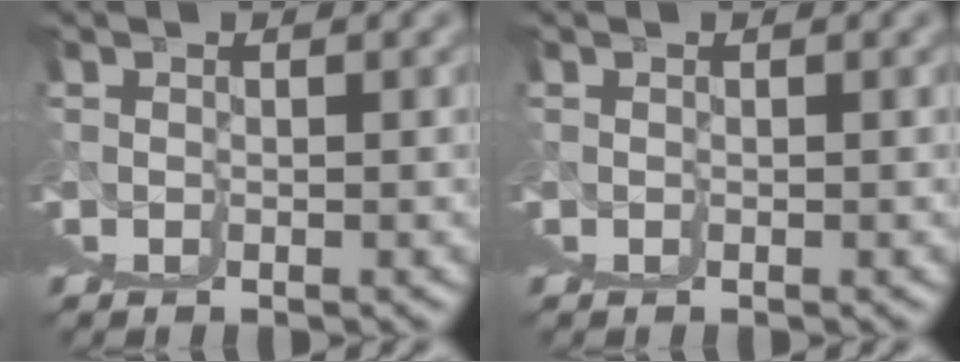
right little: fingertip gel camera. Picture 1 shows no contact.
{"total": 0.0}